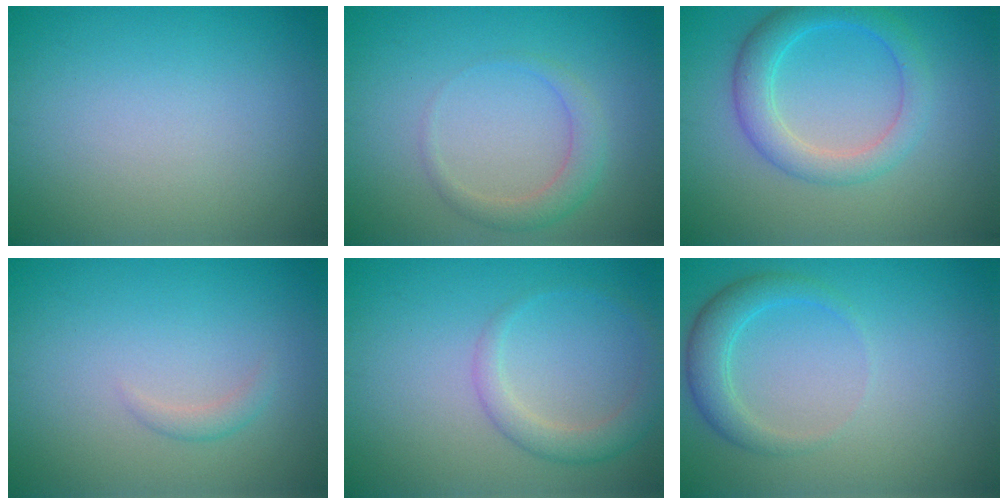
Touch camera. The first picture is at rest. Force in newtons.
{"total": 2.1, "press": 2.1, "slide": 0.1}
{"total": 3.8, "press": 3.8, "slide": 0.1}
{"total": 1.0, "press": 1.0, "slide": 0.0}
{"total": 2.5, "press": 2.5, "slide": 0.1}
{"total": 2.7, "press": 2.7, "slide": 0.1}